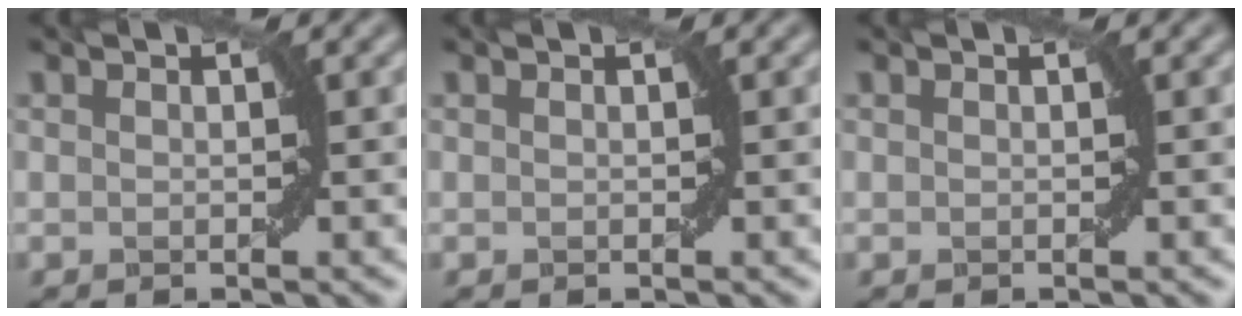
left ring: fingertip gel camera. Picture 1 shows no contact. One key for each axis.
{"total": 0.0}
{"total": 0.0}